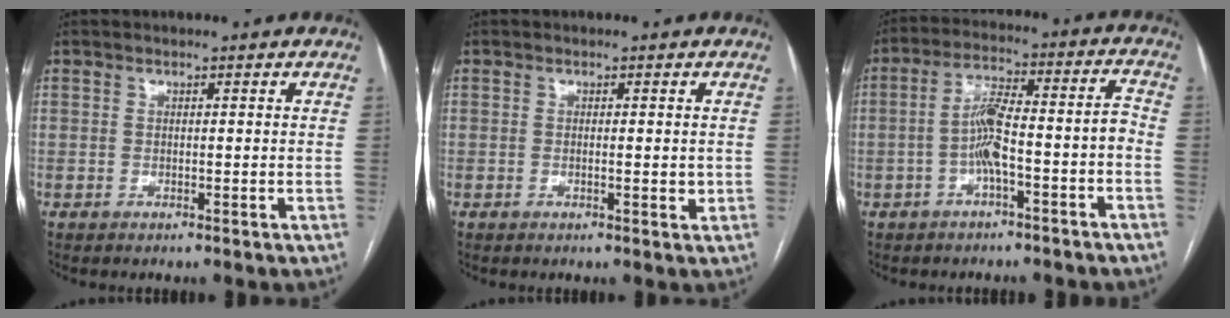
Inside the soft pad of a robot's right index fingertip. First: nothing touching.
{"total": 1.8, "force": [-0.1, 0.4, 1.8], "torque": [-0.030, -0.003, 0.000]}
{"total": 8.9, "force": [-3.2, 1.5, 8.1], "torque": [-0.144, 0.041, -0.051]}